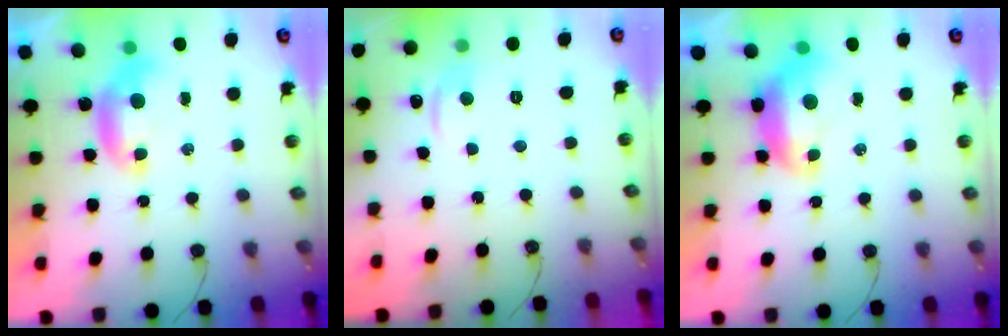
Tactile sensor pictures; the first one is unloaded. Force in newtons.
{"total": 1.6, "press": 1.3, "slide": 0.8}
{"total": 1.6, "press": 1.5, "slide": 0.6}